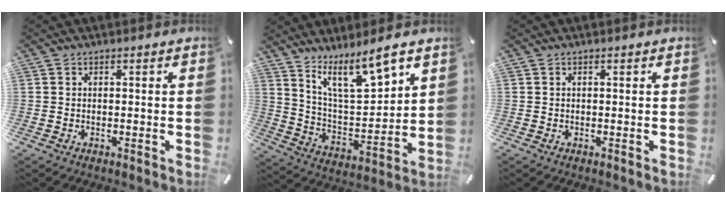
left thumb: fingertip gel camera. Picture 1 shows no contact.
{"total": 12.9, "force": [10.3, 4.3, 6.6], "torque": [-0.121, -0.063, 0.185]}
{"total": 0.0}